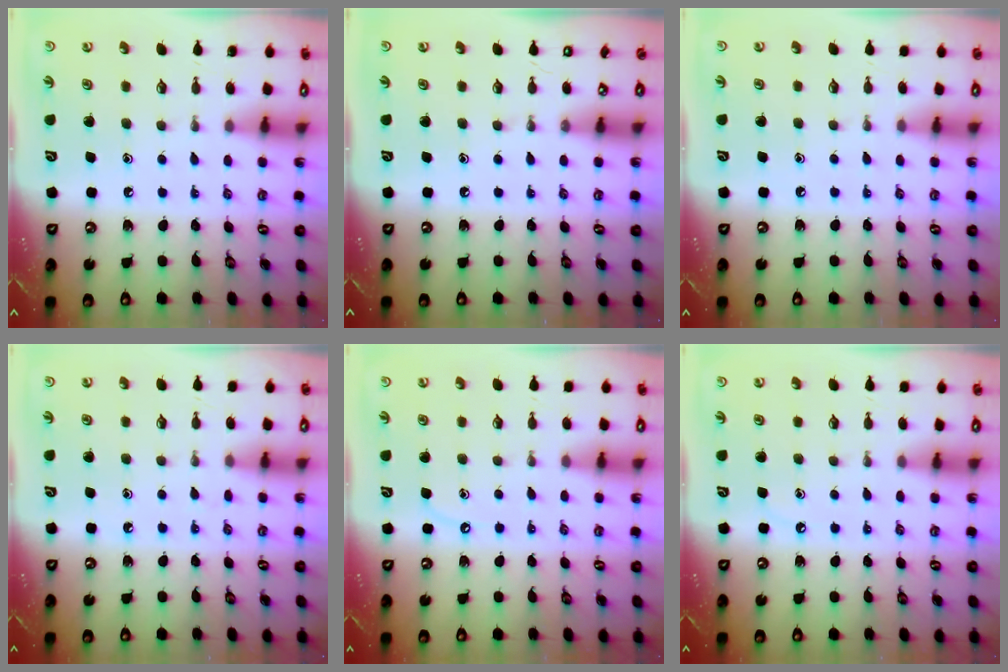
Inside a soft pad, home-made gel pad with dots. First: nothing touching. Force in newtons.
{"total": 0.0}
{"total": 2.6, "press": 2.6, "slide": 0.4}
{"total": 5.9, "press": 5.9, "slide": 0.7}
{"total": 3.7, "press": 3.7, "slide": 0.5}
{"total": 3.3, "press": 3.3, "slide": 0.5}